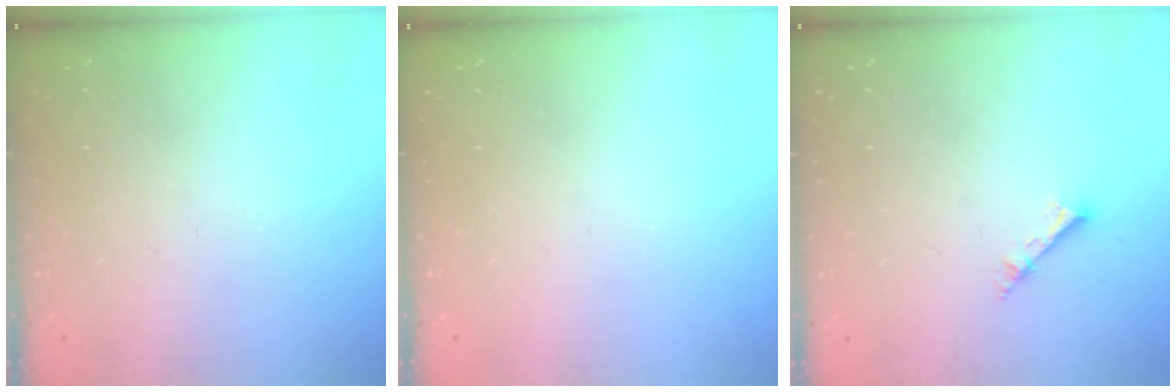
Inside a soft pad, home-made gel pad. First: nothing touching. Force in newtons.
{"total": 0.0}
{"total": 2.6, "press": 2.6, "slide": 0.3}